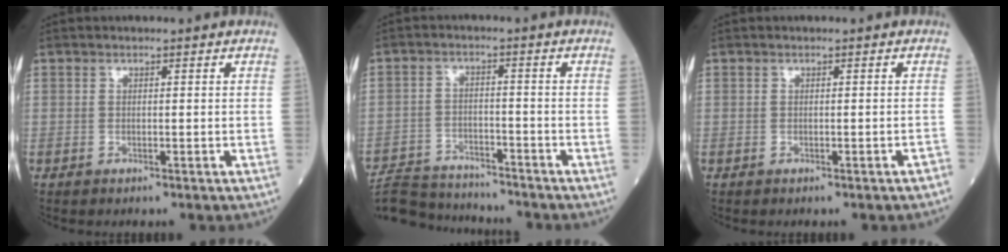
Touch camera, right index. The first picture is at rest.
{"total": 11.9, "force": [-11.4, 2.3, 2.4], "torque": [-0.051, 0.010, -0.184]}
{"total": 0.8, "force": [-0.6, 0.1, 0.5], "torque": [-0.004, 0.000, -0.006]}